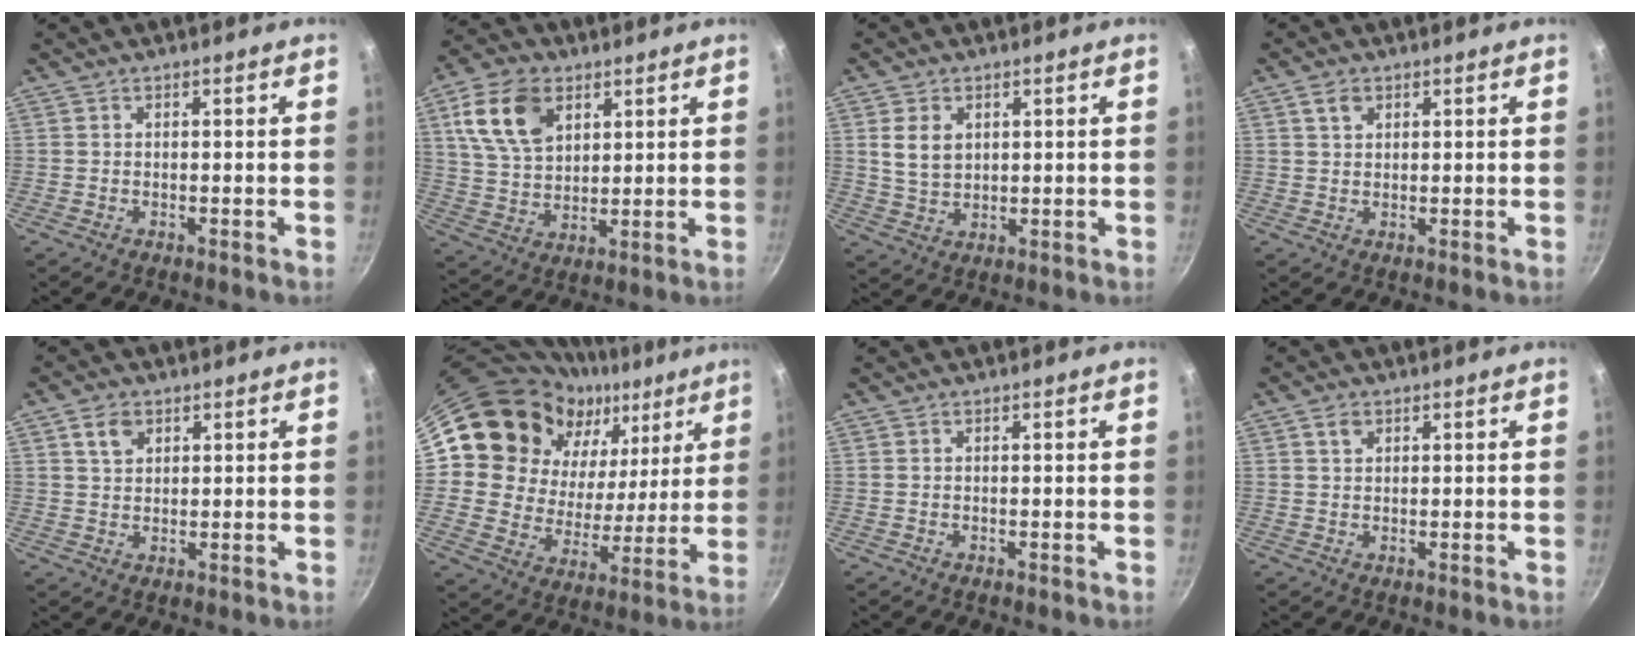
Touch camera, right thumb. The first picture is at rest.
{"total": 13.2, "force": [5.5, 8.5, 8.5], "torque": [-0.140, -0.010, 0.107]}
{"total": 5.6, "force": [1.8, 3.9, 3.6], "torque": [-0.056, -0.010, 0.039]}
{"total": 2.6, "force": [1.4, 1.7, 1.4], "torque": [-0.019, -0.002, 0.025]}
{"total": 3.9, "force": [1.9, 2.7, 2.2], "torque": [-0.029, -0.003, 0.036]}
{"total": 19.3, "force": [12.1, 12.6, 8.1], "torque": [-0.094, -0.073, 0.202]}
{"total": 0.0}
{"total": 2.0, "force": [1.1, 1.3, 1.1], "torque": [-0.016, -0.002, 0.018]}